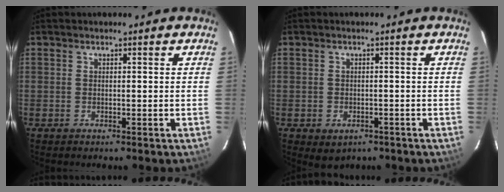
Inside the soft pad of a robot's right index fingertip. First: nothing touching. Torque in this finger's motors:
{"motor_torque": [0.29, -0.32, 0.15, 0.00]}